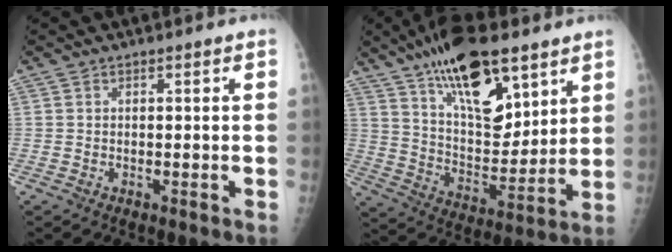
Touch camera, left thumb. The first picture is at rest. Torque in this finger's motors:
{"motor_torque": [2.17, 1.87, 1.67, -1.10, 0.20]}